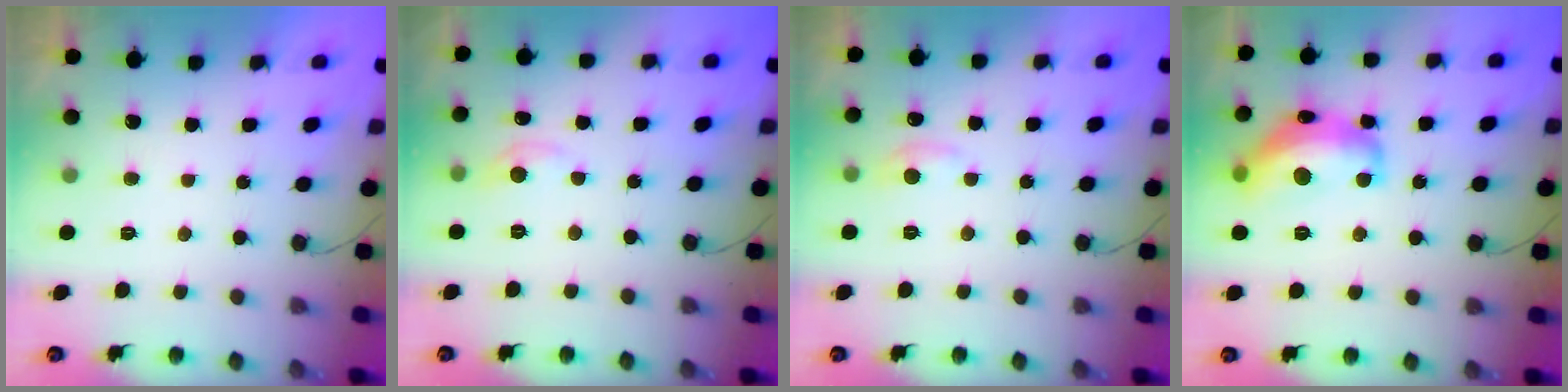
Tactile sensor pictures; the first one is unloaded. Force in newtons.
{"total": 5.5, "press": 5.5, "slide": 0.8}
{"total": 7.0, "press": 7.0, "slide": 0.9}
{"total": 17.2, "press": 17.2, "slide": 0.9}